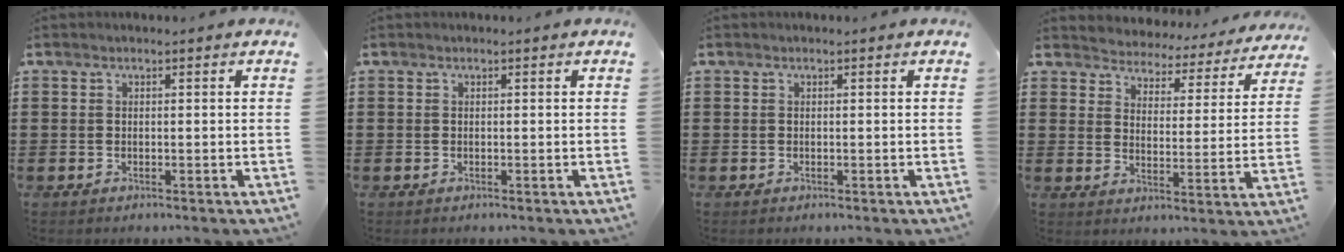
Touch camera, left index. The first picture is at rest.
{"total": 0.0}
{"total": 0.0}
{"total": 3.8, "force": [3.7, 0.2, -0.5], "torque": [-0.017, -0.037, 0.058]}